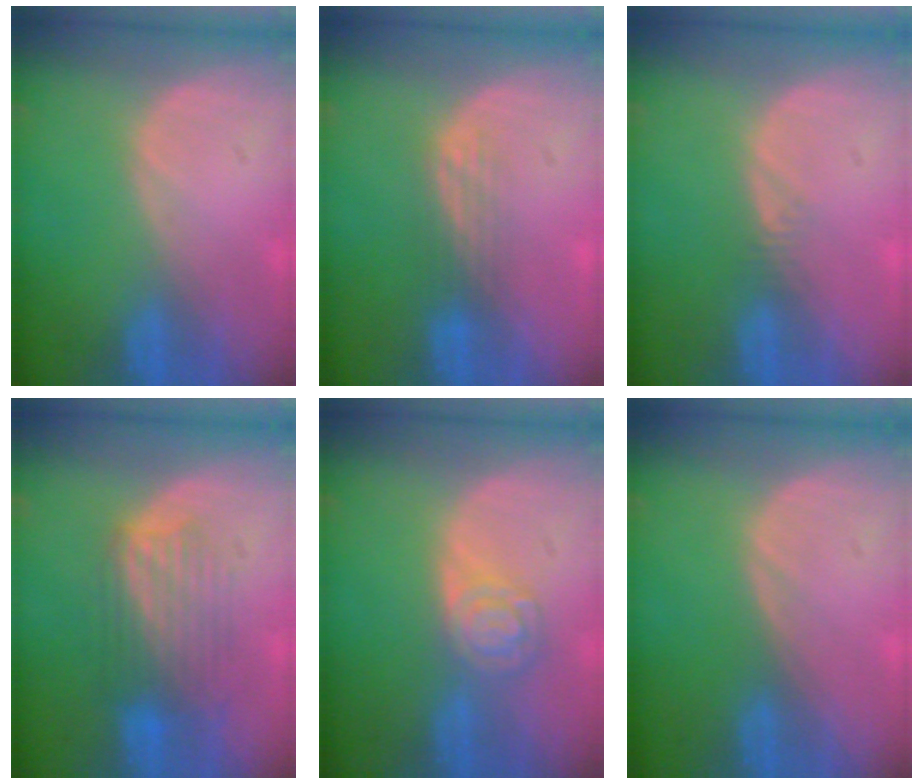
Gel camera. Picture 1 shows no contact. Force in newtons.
{"total": 2.9, "press": 2.5, "slide": 1.5}
{"total": 0.9, "press": 0.8, "slide": 0.4}
{"total": 6.4, "press": 6.3, "slide": 0.6}
{"total": 5.3, "press": 4.6, "slide": 2.6}
{"total": 0.0}